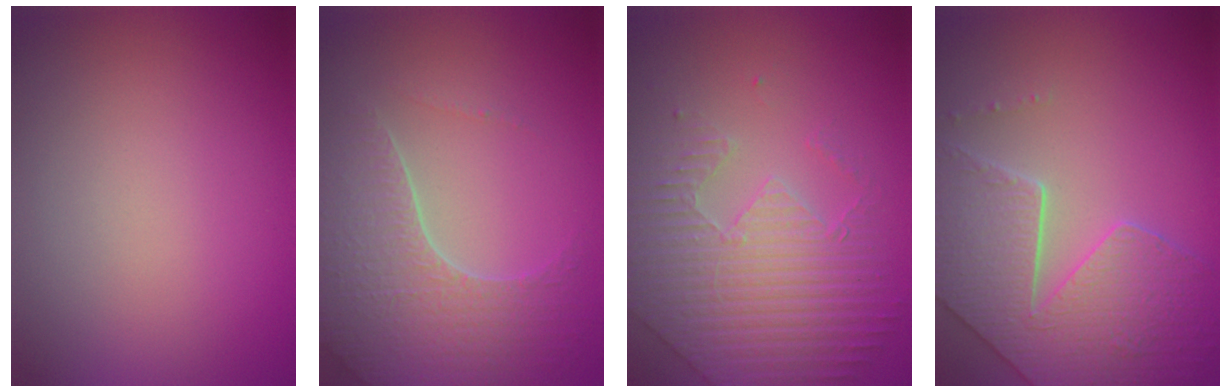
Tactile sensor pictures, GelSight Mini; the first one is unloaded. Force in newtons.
{"total": 4.9, "press": 4.4, "slide": 2.3}
{"total": 4.4, "press": 4.3, "slide": 1.1}
{"total": 6.4, "press": 5.5, "slide": 3.2}